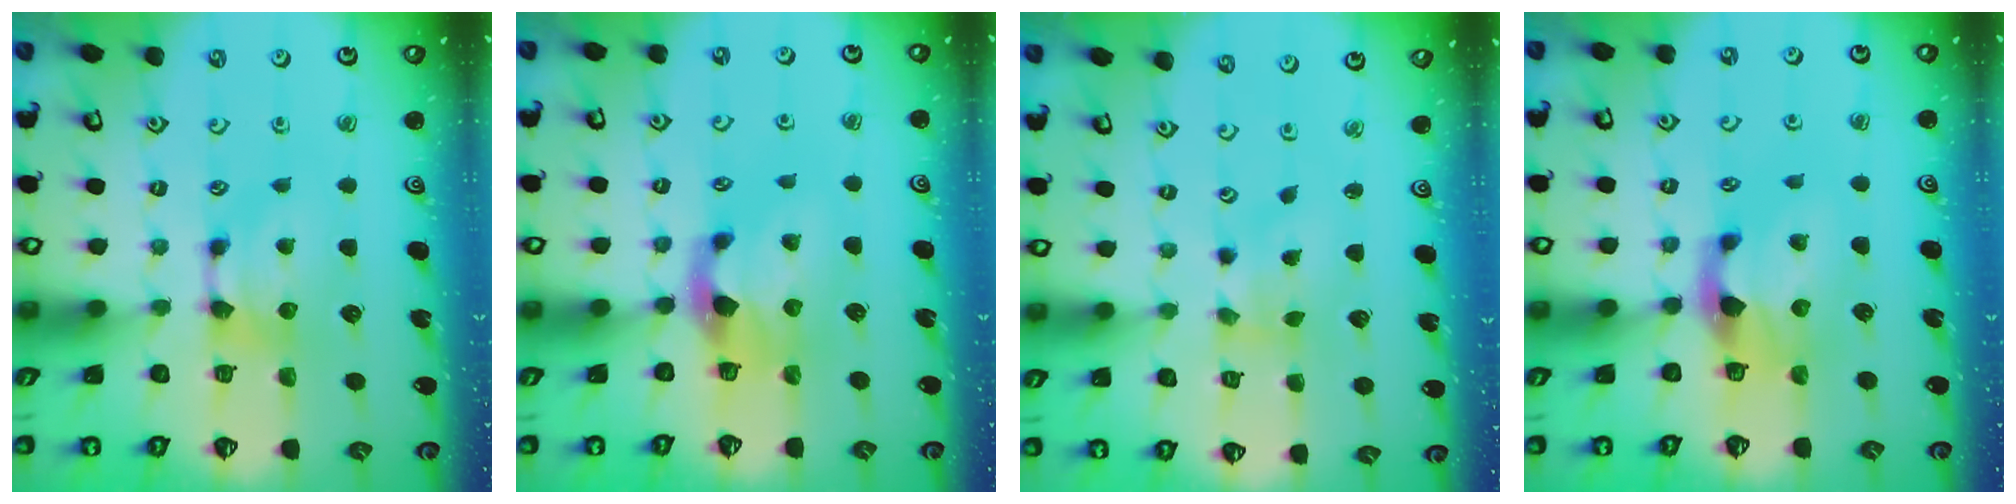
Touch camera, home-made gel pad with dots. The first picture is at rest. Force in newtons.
{"total": 2.9, "press": 2.5, "slide": 1.5}
{"total": 1.7, "press": 1.3, "slide": 1.1}
{"total": 3.1, "press": 2.6, "slide": 1.6}